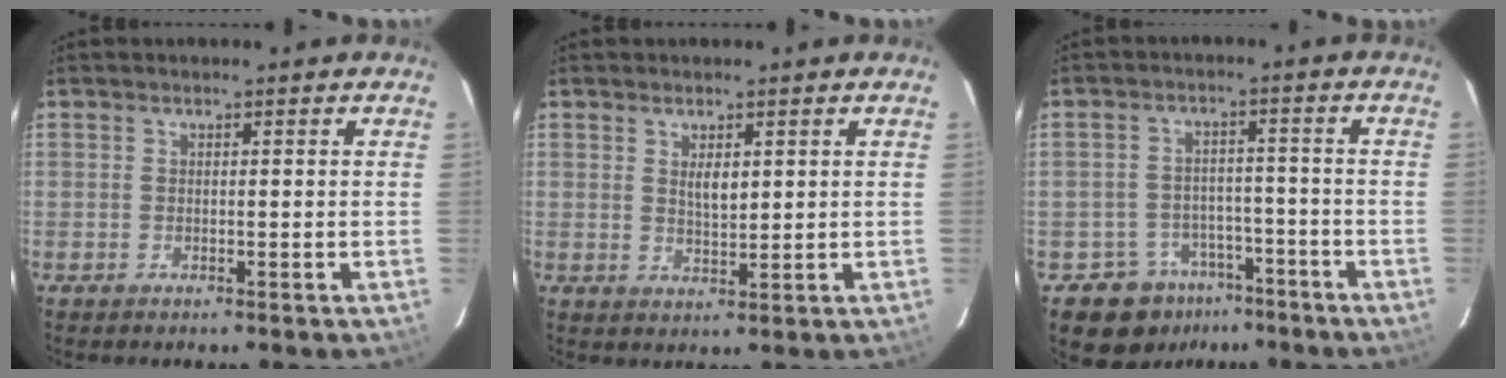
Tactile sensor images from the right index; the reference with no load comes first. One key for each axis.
{"total": 3.1, "fx": 1.1, "fy": 1.5, "fz": 2.5, "tx": -0.041, "ty": -0.002, "tz": 0.021}
{"total": 8.2, "fx": -5.5, "fy": 6.0, "fz": 0.9, "tx": -0.025, "ty": 0.030, "tz": -0.070}